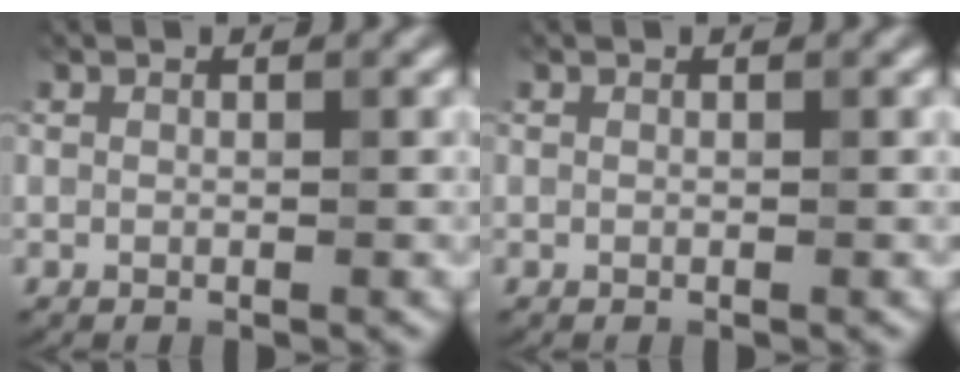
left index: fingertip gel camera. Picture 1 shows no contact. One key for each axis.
{"total": 0.0}